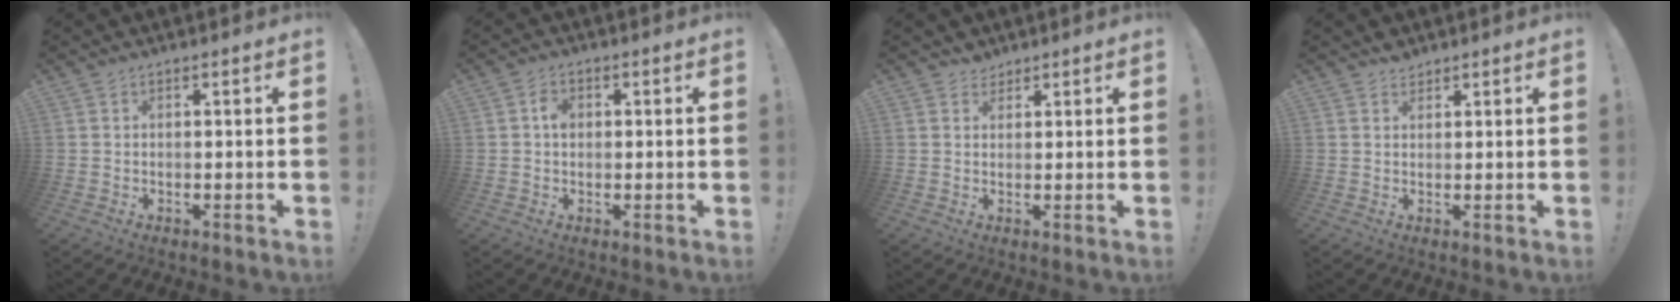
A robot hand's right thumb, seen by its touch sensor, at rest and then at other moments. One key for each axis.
{"total": 1.9, "fx": -0.1, "fy": 1.5, "fz": 1.1, "tx": -0.018, "ty": 0.006, "tz": -0.004}
{"total": 2.6, "fx": 2.1, "fy": 1.6, "fz": 0.2, "tx": 0.006, "ty": -0.012, "tz": 0.037}
{"total": 2.3, "fx": 2.0, "fy": 1.0, "fz": 0.2, "tx": 0.009, "ty": -0.014, "tz": 0.035}